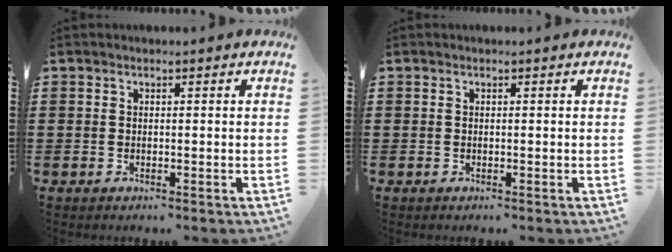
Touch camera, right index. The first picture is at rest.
{"total": 0.0}